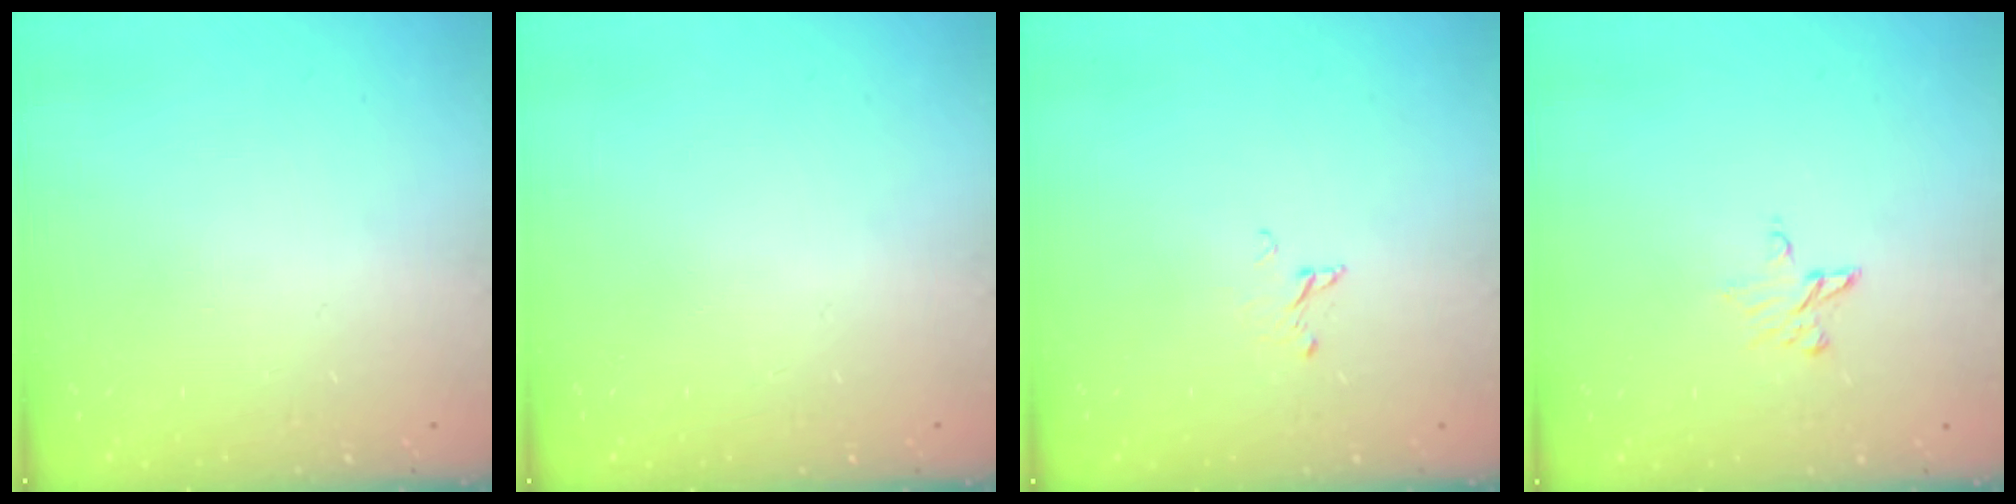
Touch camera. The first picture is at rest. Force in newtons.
{"total": 0.0}
{"total": 2.1, "press": 2.1, "slide": 0.1}
{"total": 4.5, "press": 4.5, "slide": 0.4}